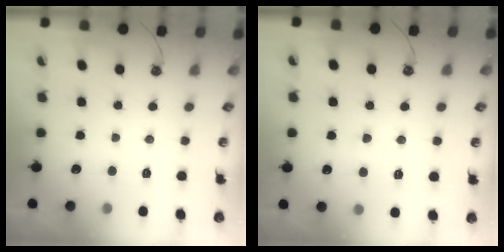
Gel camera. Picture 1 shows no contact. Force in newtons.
{"total": 2.9, "press": 2.9, "slide": 0.5}